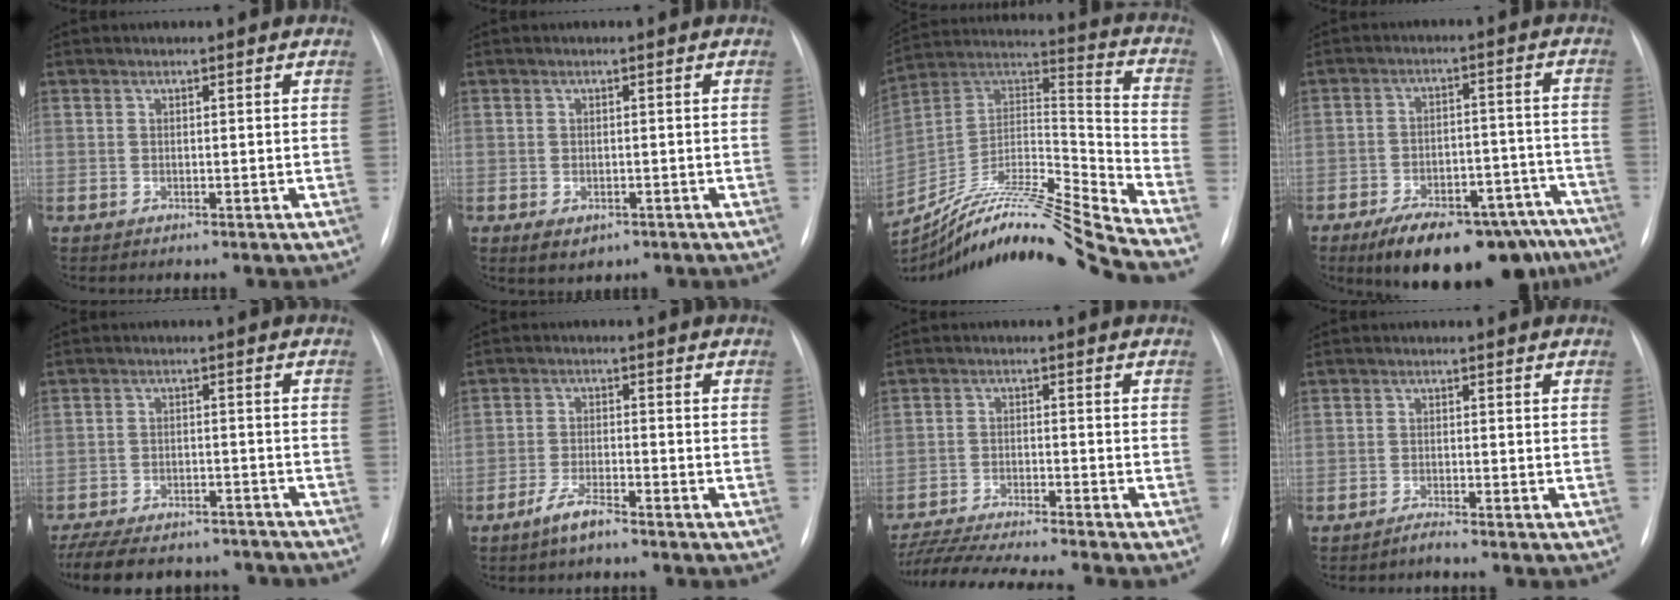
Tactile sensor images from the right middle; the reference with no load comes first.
{"total": 2.7, "force": [-1.3, 1.7, 1.6], "torque": [-0.023, -0.003, -0.006]}
{"total": 22.8, "force": [-20.4, -2.6, 9.9], "torque": [-0.197, 0.004, -0.355]}
{"total": 20.3, "force": [-15.9, 7.9, 10.0], "torque": [-0.097, 0.029, -0.215]}
{"total": 18.4, "force": [-16.1, 5.8, 6.6], "torque": [-0.166, -0.007, -0.219]}
{"total": 3.8, "force": [-3.0, 0.4, 2.2], "torque": [-0.050, -0.004, -0.060]}
{"total": 13.8, "force": [-12.4, -0.6, 6.0], "torque": [-0.099, -0.017, -0.205]}
{"total": 1.2, "force": [-1.1, -0.4, 0.3], "torque": [-0.007, -0.002, -0.019]}